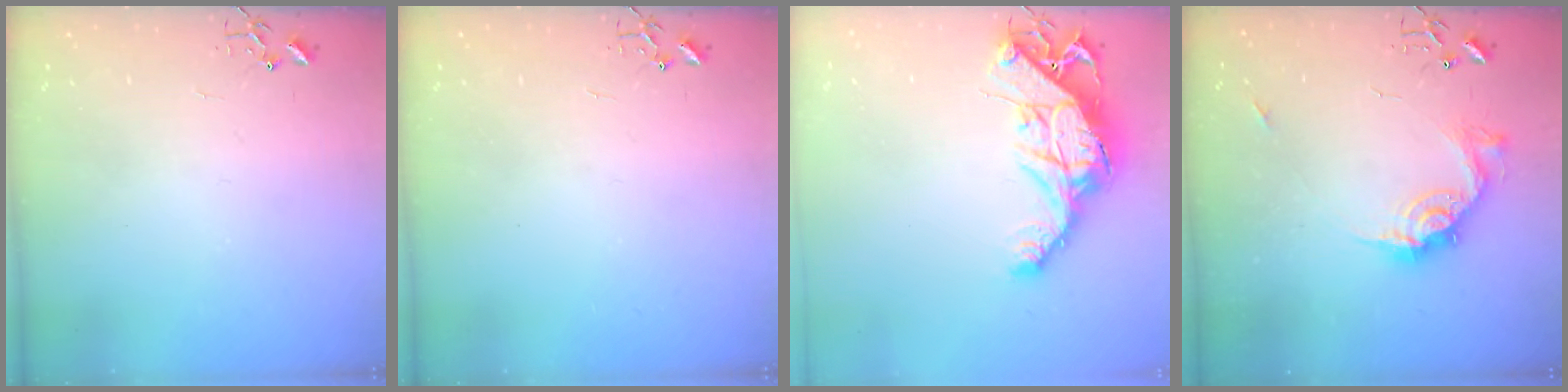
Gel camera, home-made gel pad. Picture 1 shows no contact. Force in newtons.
{"total": 0.0}
{"total": 16.1, "press": 16.0, "slide": 1.6}
{"total": 14.2, "press": 14.2, "slide": 1.3}